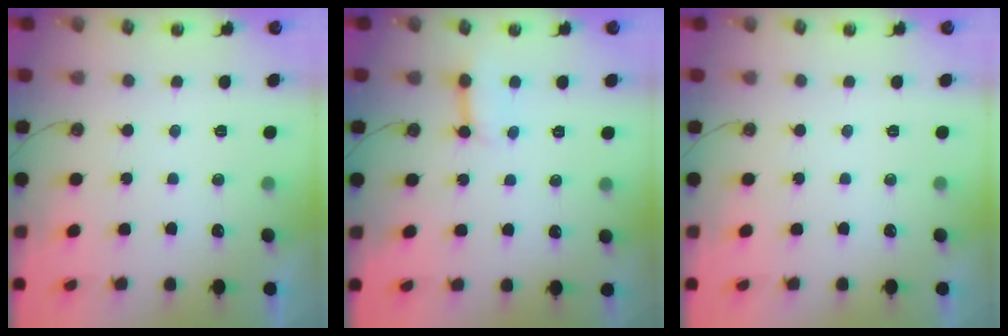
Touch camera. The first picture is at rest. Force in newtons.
{"total": 3.7, "press": 3.7, "slide": 0.4}
{"total": 0.0}